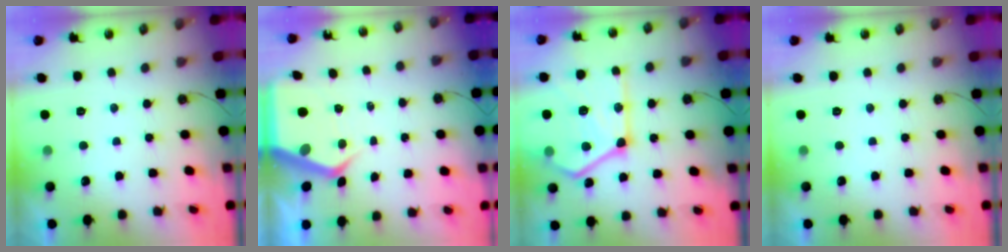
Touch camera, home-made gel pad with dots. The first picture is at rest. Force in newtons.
{"total": 6.8, "press": 6.7, "slide": 0.6}
{"total": 25.7, "press": 25.7, "slide": 1.9}
{"total": 0.0}